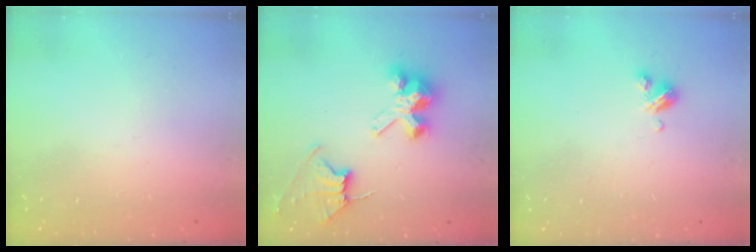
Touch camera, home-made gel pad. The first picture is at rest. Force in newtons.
{"total": 8.4, "press": 8.3, "slide": 0.7}
{"total": 4.0, "press": 4.0, "slide": 0.3}